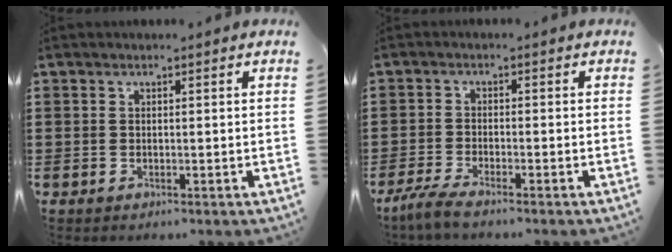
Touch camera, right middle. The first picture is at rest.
{"total": 3.0, "force": [-2.6, -0.1, 1.5], "torque": [-0.041, -0.009, -0.052]}